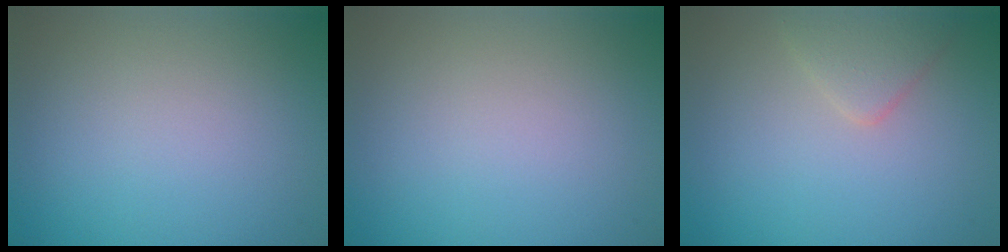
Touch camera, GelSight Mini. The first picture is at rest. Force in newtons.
{"total": 0.0}
{"total": 2.2, "press": 2.2, "slide": 0.2}